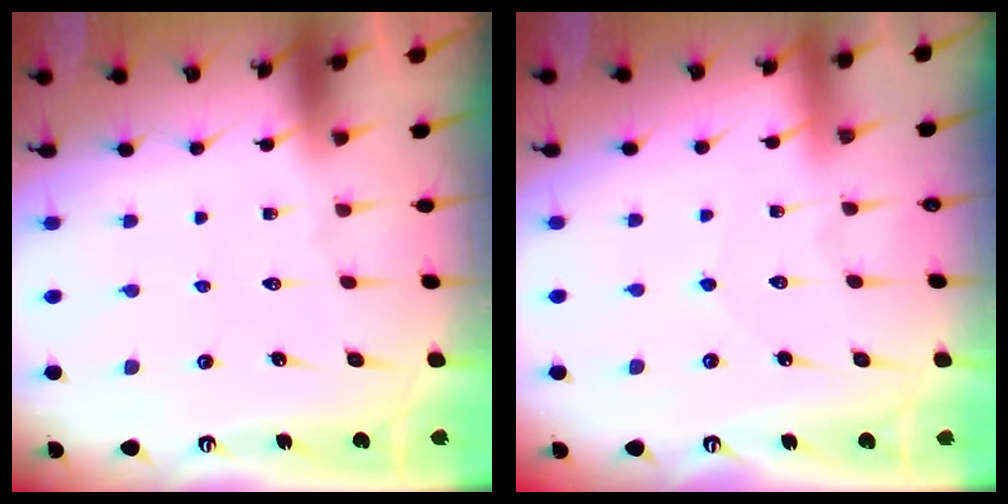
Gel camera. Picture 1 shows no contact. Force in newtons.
{"total": 3.7, "press": 3.7, "slide": 0.3}